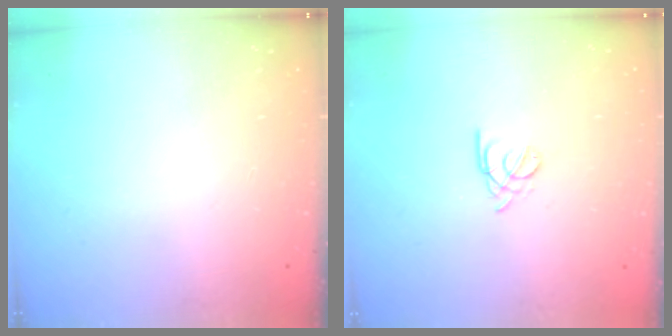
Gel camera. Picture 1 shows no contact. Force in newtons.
{"total": 1.8, "press": 1.7, "slide": 0.5}